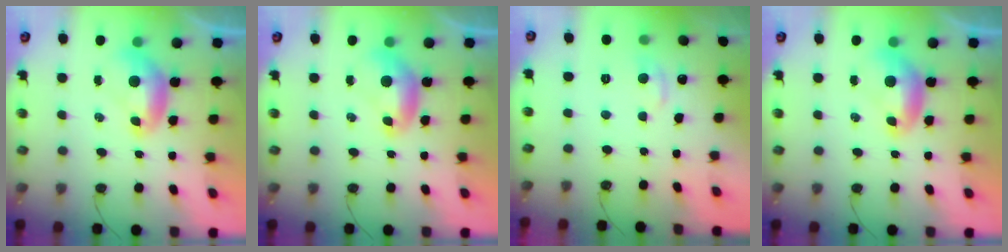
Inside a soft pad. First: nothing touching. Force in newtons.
{"total": 0.0}
{"total": 1.0, "press": 0.5, "slide": 0.8}
{"total": 0.0}